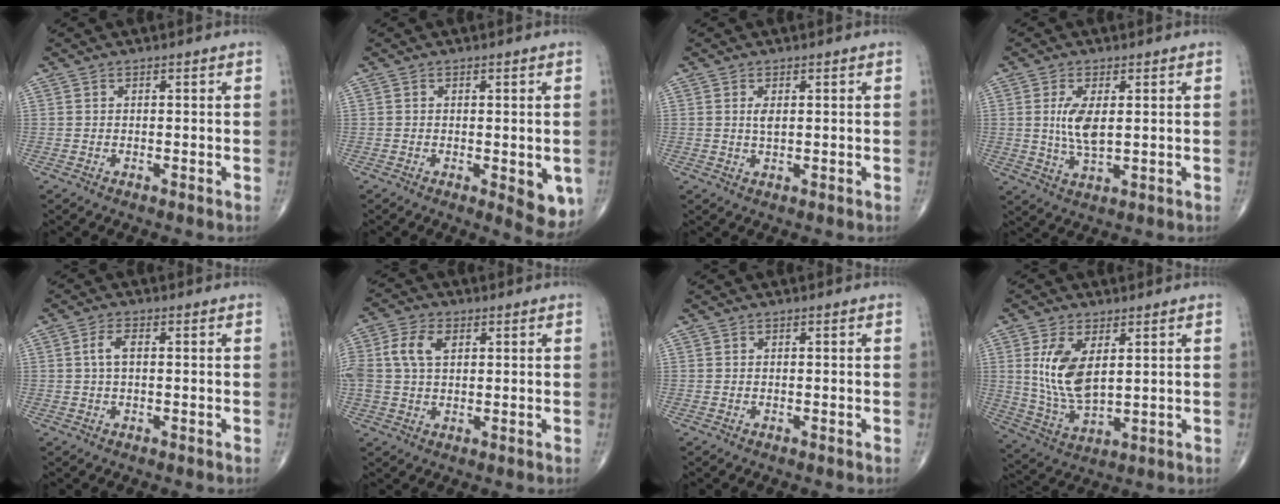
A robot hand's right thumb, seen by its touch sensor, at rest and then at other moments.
{"total": 6.4, "force": [-1.5, 2.6, 5.7], "torque": [-0.055, -0.012, -0.016]}
{"total": 1.8, "force": [0.4, 0.7, 1.6], "torque": [-0.030, -0.003, 0.009]}
{"total": 6.4, "force": [0.9, 2.6, 5.8], "torque": [-0.118, -0.013, 0.021]}
{"total": 2.9, "force": [0.3, 1.3, 2.6], "torque": [-0.060, 0.008, 0.004]}
{"total": 8.4, "force": [2.1, 5.4, 6.1], "torque": [-0.138, 0.012, 0.042]}
{"total": 0.0}
{"total": 10.8, "force": [2.8, 5.4, 8.9], "torque": [-0.174, -0.019, 0.066]}